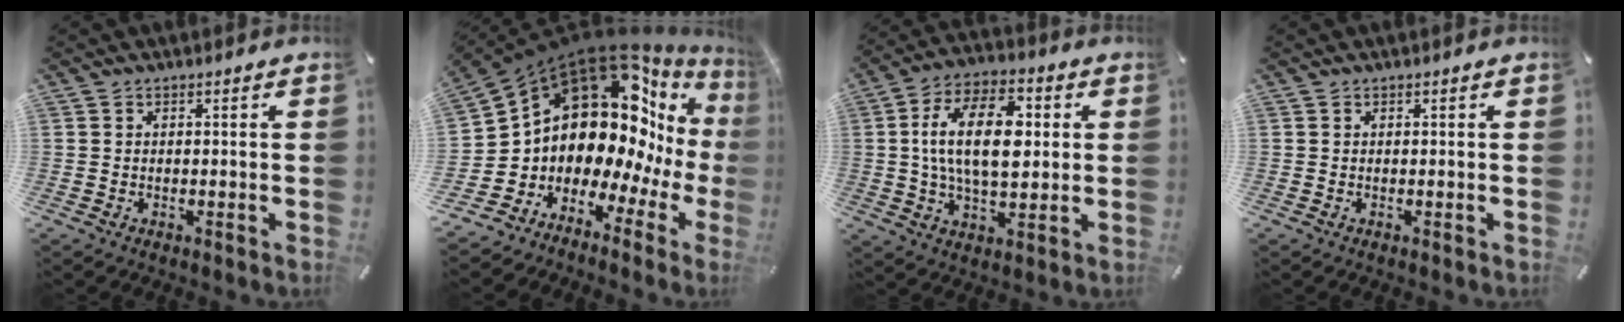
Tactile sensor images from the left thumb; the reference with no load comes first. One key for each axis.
{"total": 20.4, "fx": 7.5, "fy": 13.3, "fz": 13.6, "tx": -0.213, "ty": -0.099, "tz": 0.141}
{"total": 17.0, "fx": 2.3, "fy": 9.4, "fz": 14.0, "tx": -0.271, "ty": 0.005, "tz": 0.033}
{"total": 0.0}